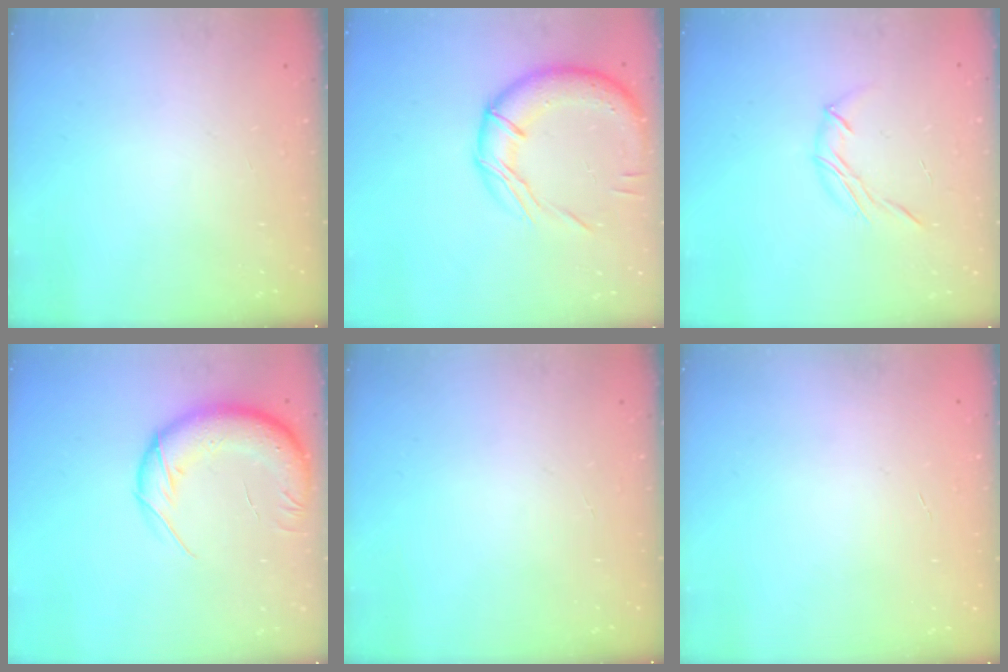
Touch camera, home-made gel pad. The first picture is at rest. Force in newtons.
{"total": 17.1, "press": 17.0, "slide": 1.9}
{"total": 6.2, "press": 6.1, "slide": 1.5}
{"total": 14.6, "press": 14.1, "slide": 3.6}
{"total": 0.0}
{"total": 0.0}